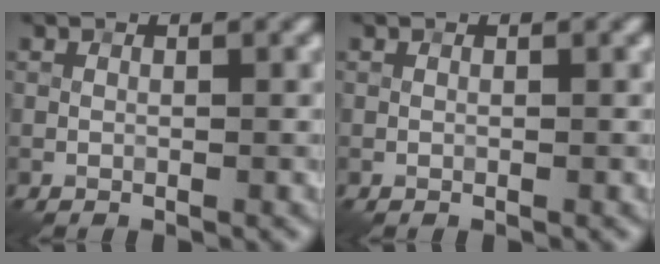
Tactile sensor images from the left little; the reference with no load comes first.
{"total": 0.0}